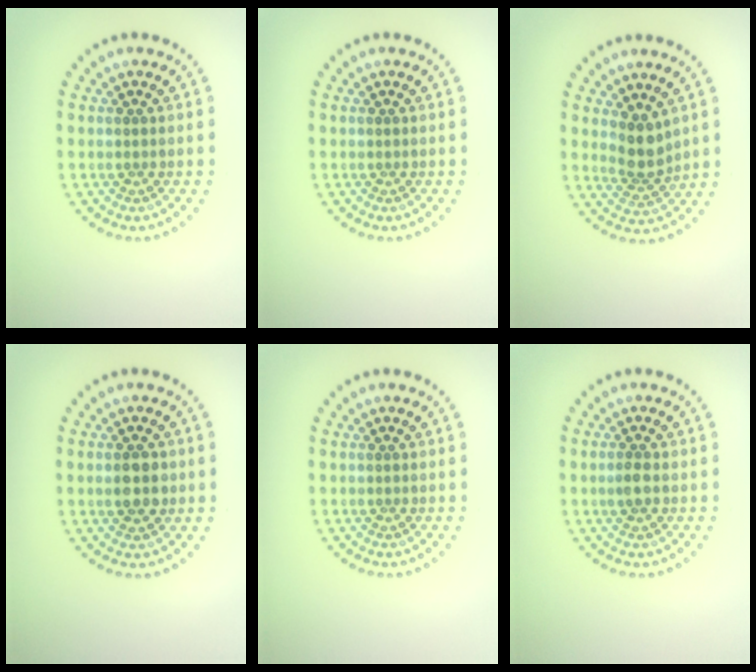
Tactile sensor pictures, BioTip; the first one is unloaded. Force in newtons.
{"total": 0.0}
{"total": 2.8, "press": 2.3, "slide": 1.6}
{"total": 2.4, "press": 2.4, "slide": 0.1}
{"total": 0.0}
{"total": 1.3, "press": 1.3, "slide": 0.2}